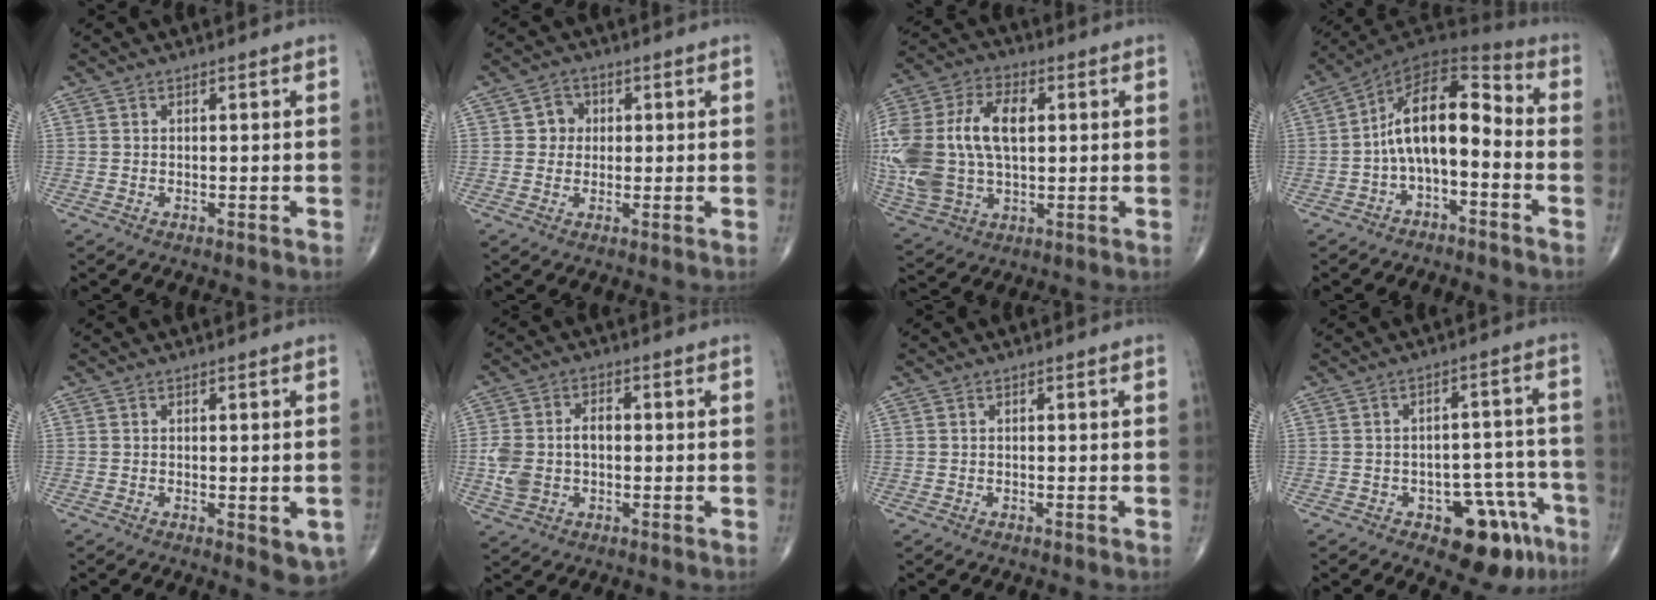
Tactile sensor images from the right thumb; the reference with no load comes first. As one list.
[{"total": 3.7, "force": [0.5, 3.5, 1.2], "torque": [0.008, 0.006, 0.000]}, {"total": 24.1, "force": [2.1, 14.8, 18.9], "torque": [-0.439, 0.013, 0.046]}, {"total": 13.4, "force": [-2.3, 6.8, 11.3], "torque": [-0.171, 0.071, -0.051]}, {"total": 4.6, "force": [-1.3, 1.8, 4.0], "torque": [-0.039, -0.007, -0.012]}, {"total": 8.4, "force": [-0.6, 5.8, 6.1], "torque": [-0.119, 0.022, -0.009]}, {"total": 0.0}, {"total": 11.8, "force": [-6.4, 6.2, 7.8], "torque": [-0.053, 0.048, -0.076]}]